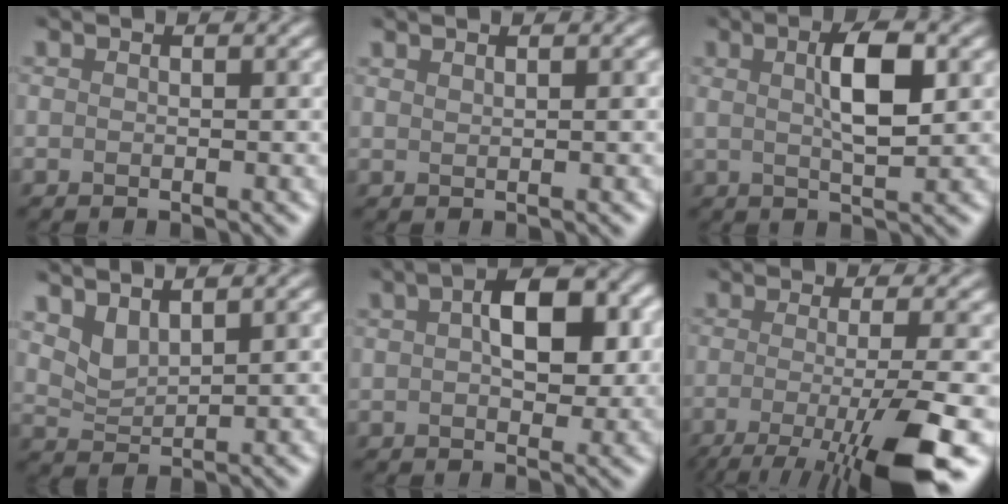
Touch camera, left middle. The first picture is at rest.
{"total": 1.3, "force": [1.0, 0.4, 0.7], "torque": [0.001, 0.003, 0.000]}
{"total": 3.2, "force": [1.3, 0.2, 2.9], "torque": [-0.066, 0.002, 0.023]}
{"total": 2.2, "force": [2.2, -0.1, 0.2], "torque": [-0.024, -0.010, 0.053]}
{"total": 4.1, "force": [1.4, 1.4, 3.6], "torque": [-0.059, 0.008, 0.017]}
{"total": 8.9, "force": [-4.9, 1.6, 7.3], "torque": [-0.120, -0.012, -0.089]}